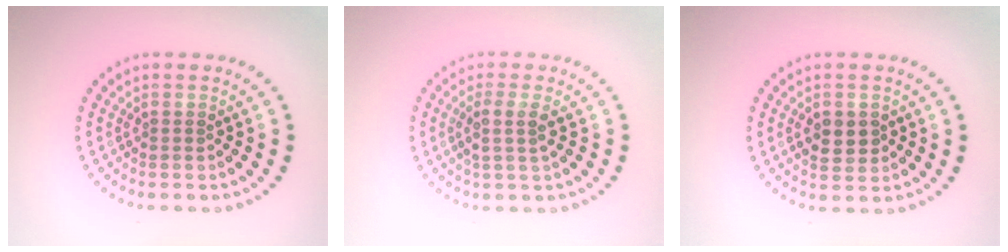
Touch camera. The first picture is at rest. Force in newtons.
{"total": 2.2, "press": 1.8, "slide": 1.2}
{"total": 2.5, "press": 2.5, "slide": 0.1}